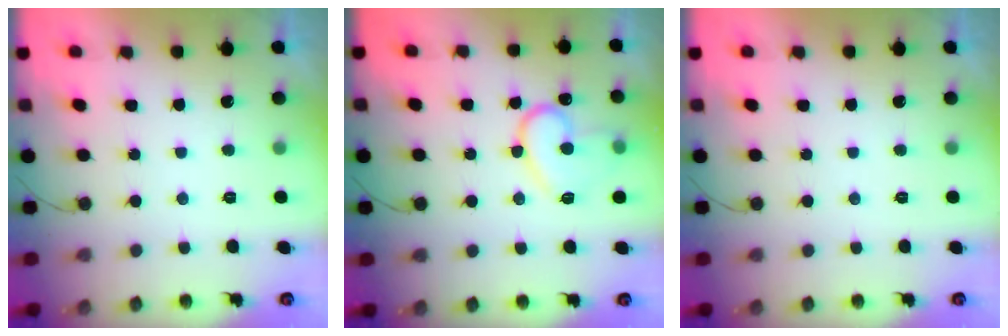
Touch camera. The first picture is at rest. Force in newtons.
{"total": 13.3, "press": 13.3, "slide": 1.1}
{"total": 0.0}